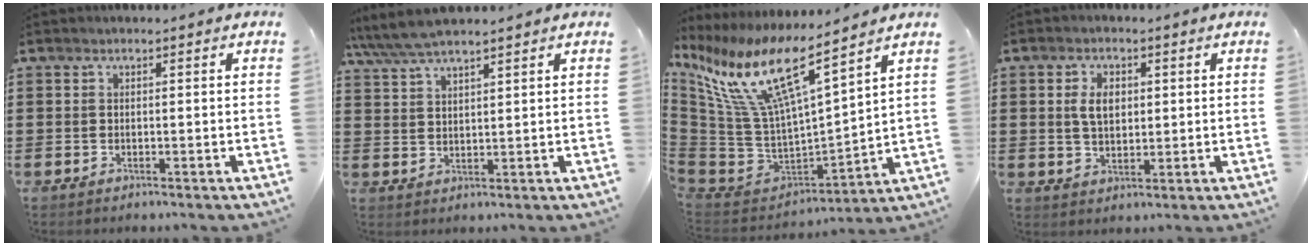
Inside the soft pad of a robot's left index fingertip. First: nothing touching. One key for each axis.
{"total": 4.9, "fx": 4.2, "fy": 0.9, "fz": 2.2, "tx": -0.055, "ty": -0.007, "tz": 0.077}
{"total": 13.7, "fx": 7.5, "fy": 3.6, "fz": 10.8, "tx": -0.261, "ty": -0.061, "tz": 0.120}
{"total": 4.3, "fx": 1.0, "fy": 2.7, "fz": 3.2, "tx": -0.062, "ty": 0.009, "tz": 0.014}